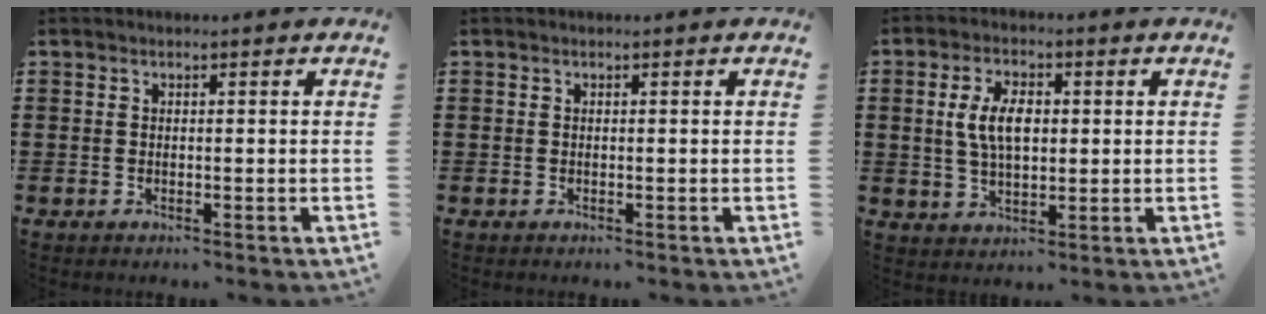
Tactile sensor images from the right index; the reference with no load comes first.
{"total": 0.0}
{"total": 6.7, "force": [0.8, 3.4, 5.7], "torque": [-0.114, 0.006, 0.008]}